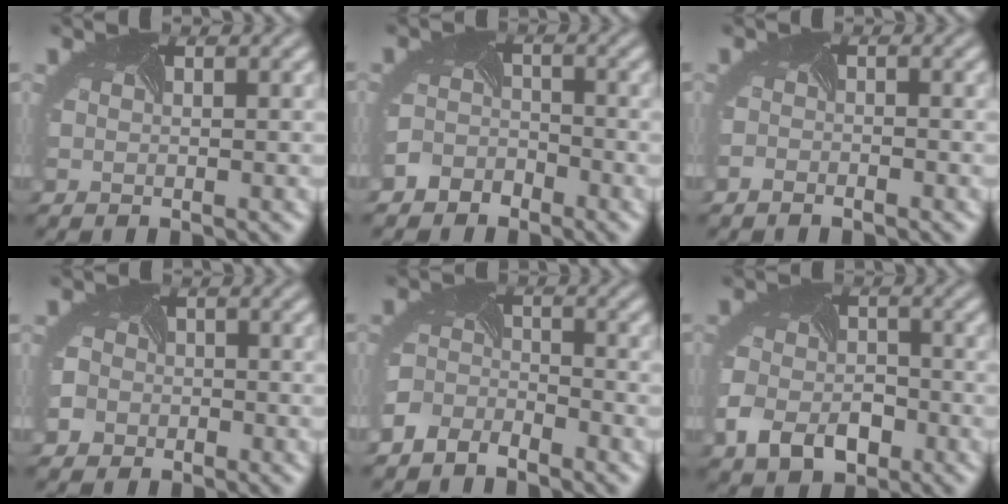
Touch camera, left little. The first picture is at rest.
{"total": 2.8, "force": [-2.4, 1.5, 0.0], "torque": [-0.002, -0.005, -0.053]}
{"total": 1.0, "force": [-1.0, 0.2, 0.2], "torque": [-0.009, -0.009, -0.020]}
{"total": 3.7, "force": [-2.1, 3.0, 0.7], "torque": [-0.001, -0.011, -0.039]}
{"total": 3.5, "force": [-3.0, 1.6, 0.7], "torque": [-0.020, -0.007, -0.070]}
{"total": 5.0, "force": [-2.4, 3.3, 2.9], "torque": [-0.065, -0.023, -0.045]}